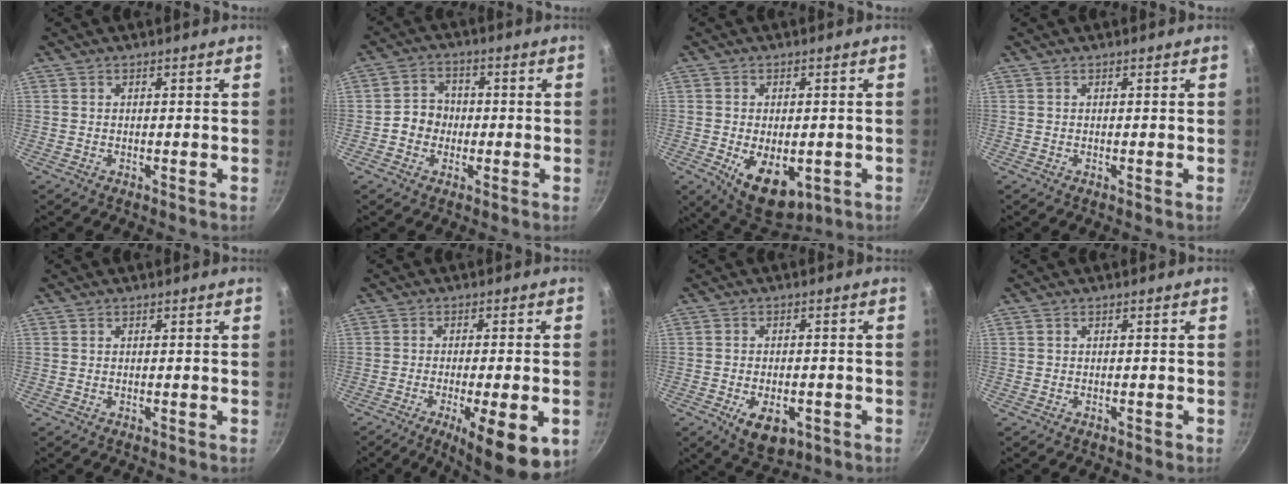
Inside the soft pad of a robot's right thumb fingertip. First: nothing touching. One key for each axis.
{"total": 5.5, "fx": -0.9, "fy": 5.0, "fz": 2.2, "tx": -0.004, "ty": 0.019, "tz": -0.024}
{"total": 11.3, "fx": -3.1, "fy": 6.6, "fz": 8.7, "tx": -0.106, "ty": -0.007, "tz": -0.029}
{"total": 0.0}
{"total": 0.0}
{"total": 13.8, "fx": -5.2, "fy": 3.6, "fz": 12.2, "tx": -0.167, "ty": 0.004, "tz": -0.072}
{"total": 8.0, "fx": -3.1, "fy": 4.6, "fz": 5.7, "tx": -0.074, "ty": 0.009, "tz": -0.037}
{"total": 0.5, "fx": -0.4, "fy": 0.3, "fz": 0.1, "tx": -0.002, "ty": 0.006, "tz": -0.003}